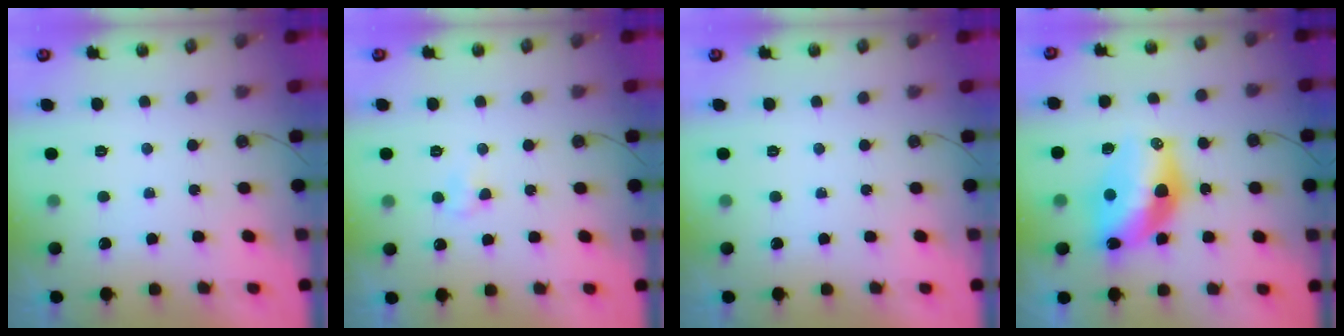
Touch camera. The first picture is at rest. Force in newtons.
{"total": 2.9, "press": 2.7, "slide": 0.9}
{"total": 0.0}
{"total": 15.3, "press": 15.0, "slide": 2.8}